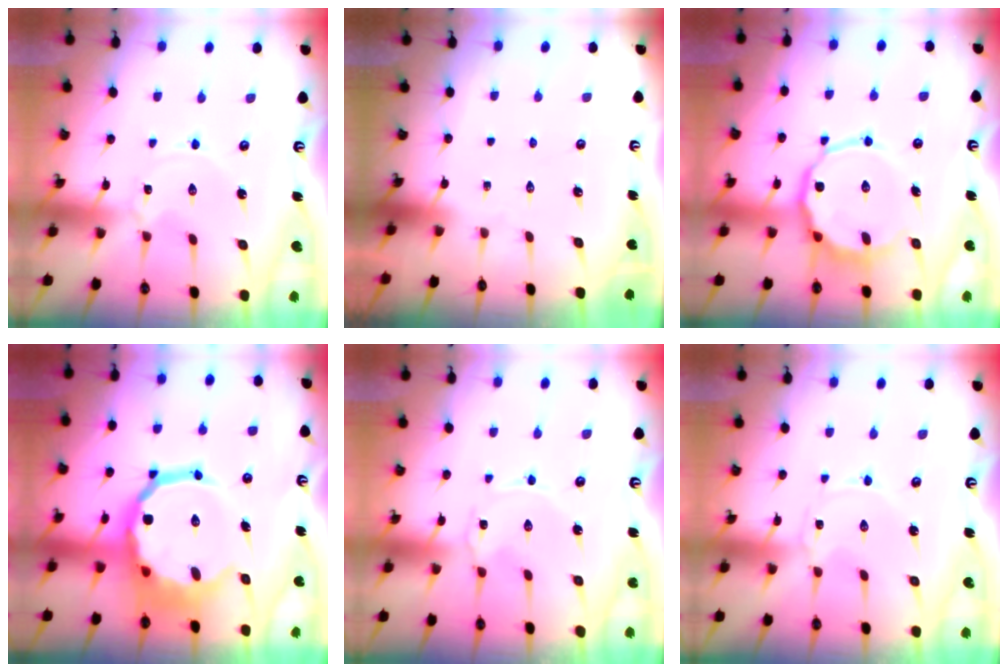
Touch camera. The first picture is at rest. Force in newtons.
{"total": 0.0}
{"total": 10.3, "press": 10.2, "slide": 1.8}
{"total": 16.9, "press": 16.5, "slide": 3.9}
{"total": 0.5, "press": 0.5, "slide": 0.1}
{"total": 0.7, "press": 0.7, "slide": 0.0}